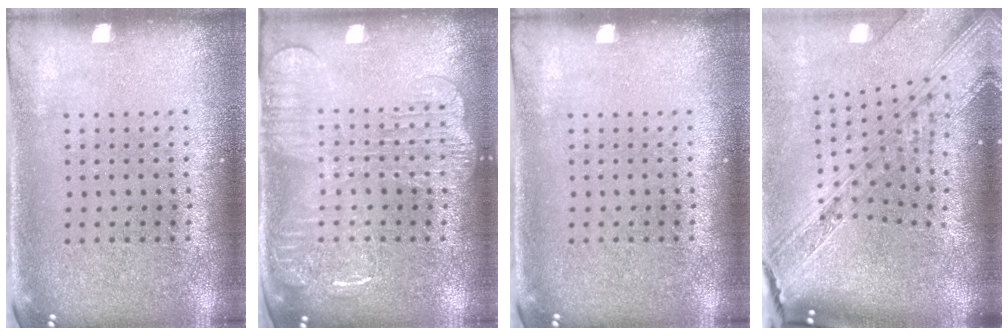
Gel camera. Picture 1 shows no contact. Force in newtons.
{"total": 2.1, "press": 1.9, "slide": 0.9}
{"total": 0.0}
{"total": 4.0, "press": 2.9, "slide": 2.7}